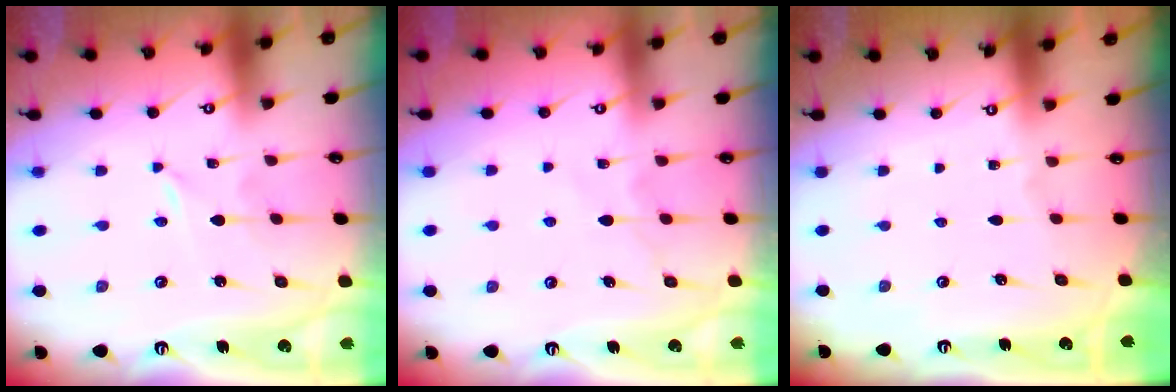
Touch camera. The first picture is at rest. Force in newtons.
{"total": 6.1, "press": 6.1, "slide": 0.8}
{"total": 0.0}